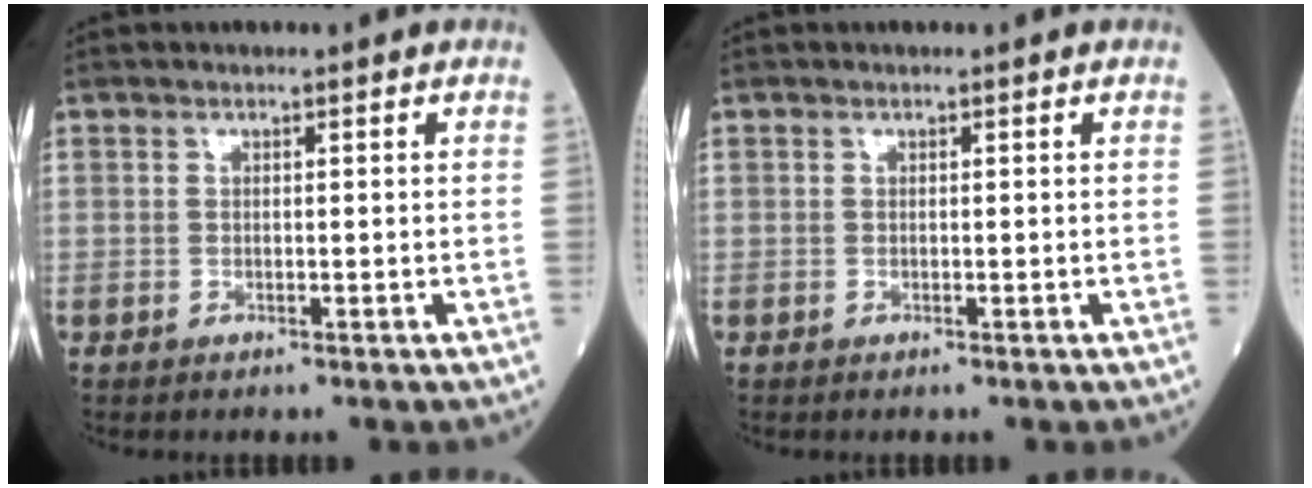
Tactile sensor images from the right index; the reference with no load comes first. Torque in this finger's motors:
{"motor_torque": [0.00, 0.00, 0.00, 0.00]}